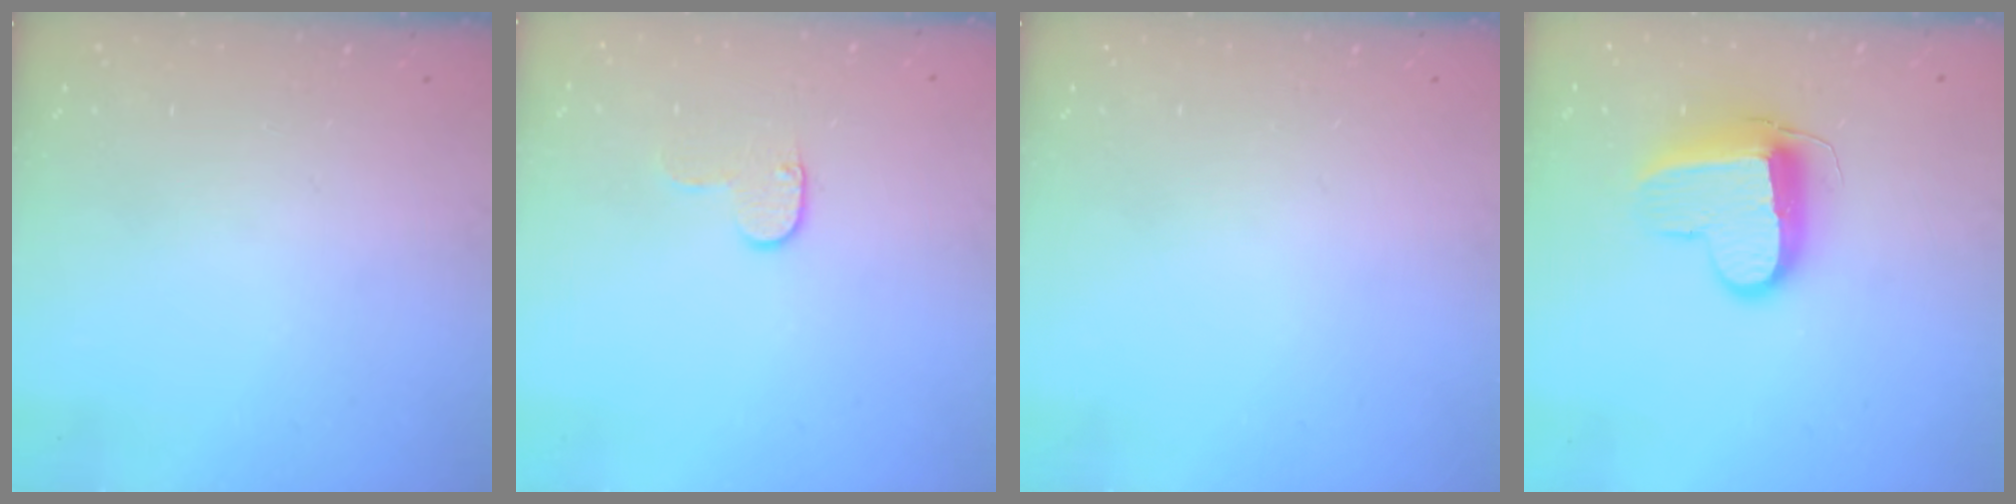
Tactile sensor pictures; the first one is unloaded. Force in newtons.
{"total": 5.1, "press": 5.1, "slide": 0.5}
{"total": 0.0}
{"total": 11.3, "press": 11.3, "slide": 1.1}